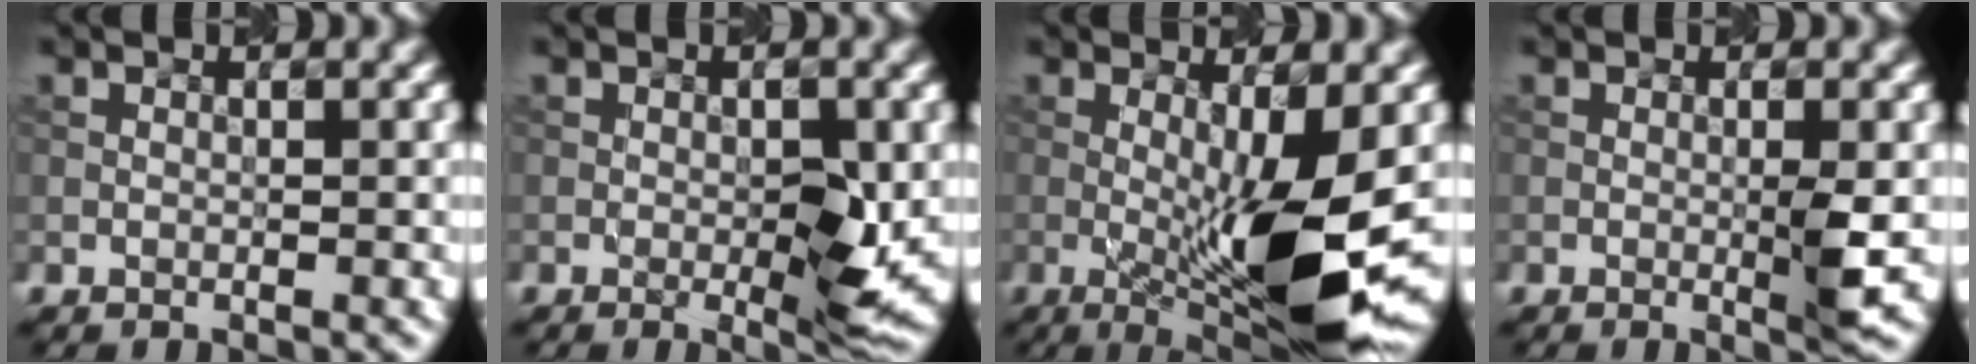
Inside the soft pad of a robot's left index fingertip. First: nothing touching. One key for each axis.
{"total": 3.7, "fx": -0.6, "fy": 0.6, "fz": 3.6, "tx": -0.060, "ty": -0.004, "tz": -0.001}
{"total": 9.6, "fx": -1.2, "fy": 2.1, "fz": 9.3, "tx": -0.144, "ty": -0.023, "tz": -0.007}
{"total": 2.5, "fx": -0.3, "fy": 0.3, "fz": 2.5, "tx": -0.040, "ty": -0.004, "tz": -0.001}